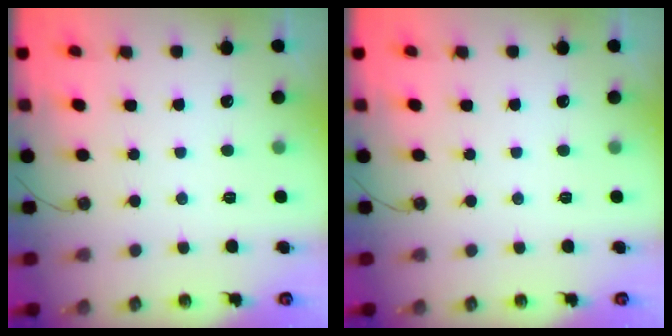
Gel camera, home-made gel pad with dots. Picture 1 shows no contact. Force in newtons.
{"total": 0.0}